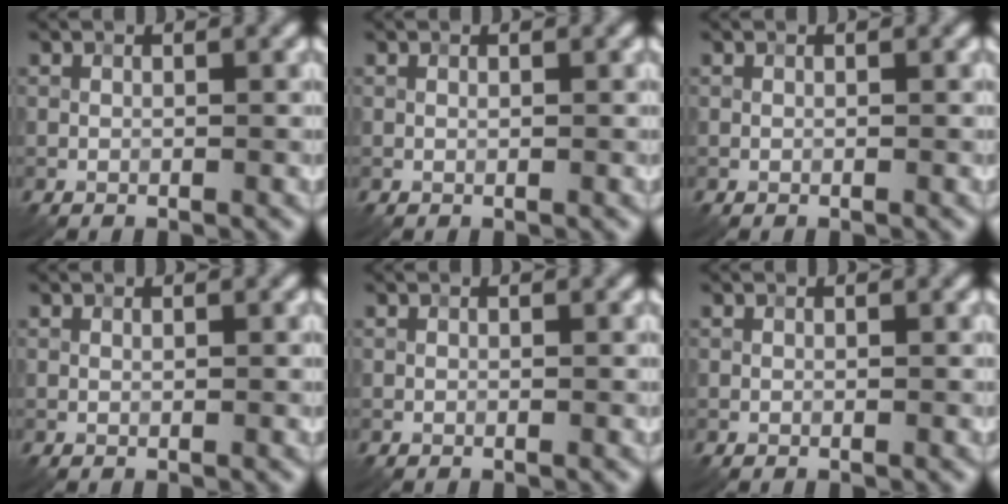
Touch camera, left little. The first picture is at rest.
{"total": 0.0}
{"total": 0.0}
{"total": 0.0}
{"total": 0.0}
{"total": 0.0}